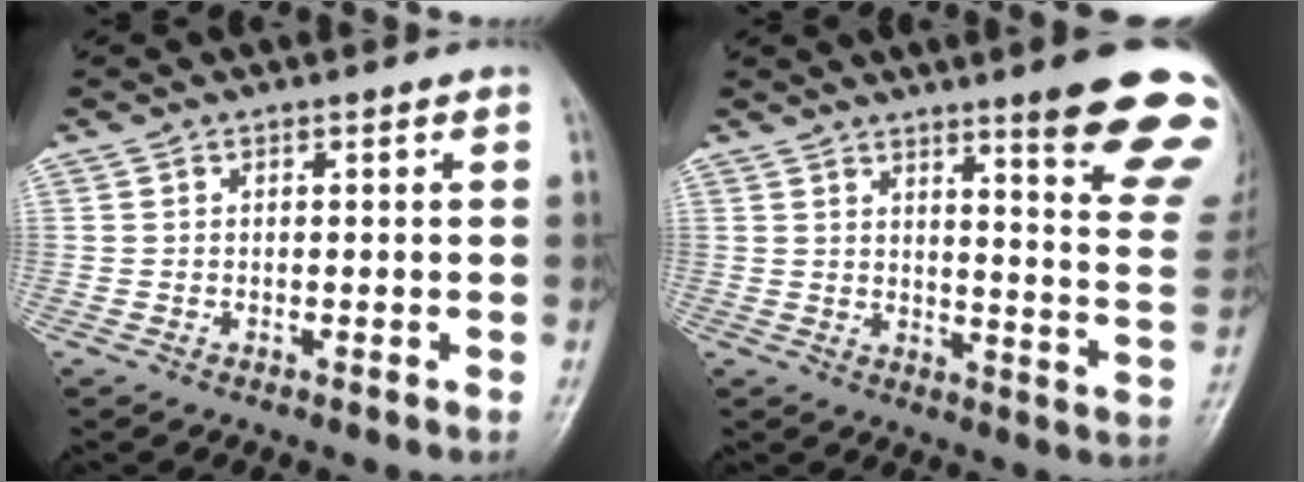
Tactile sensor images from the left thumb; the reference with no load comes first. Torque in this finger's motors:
{"motor_torque": [3.10, 1.91, 1.73, -1.04, 0.09]}